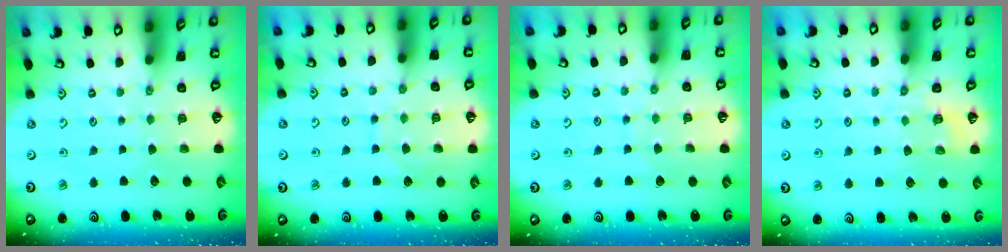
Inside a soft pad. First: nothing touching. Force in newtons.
{"total": 7.8, "press": 7.7, "slide": 0.6}
{"total": 4.1, "press": 4.1, "slide": 0.4}
{"total": 2.3, "press": 1.7, "slide": 1.6}